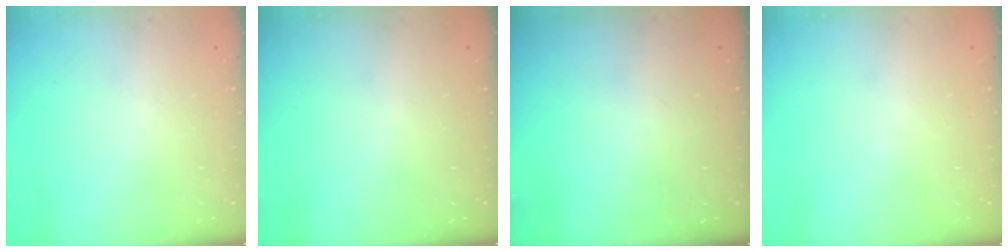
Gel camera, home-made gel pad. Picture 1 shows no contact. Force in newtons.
{"total": 0.0}
{"total": 0.0}
{"total": 0.0}